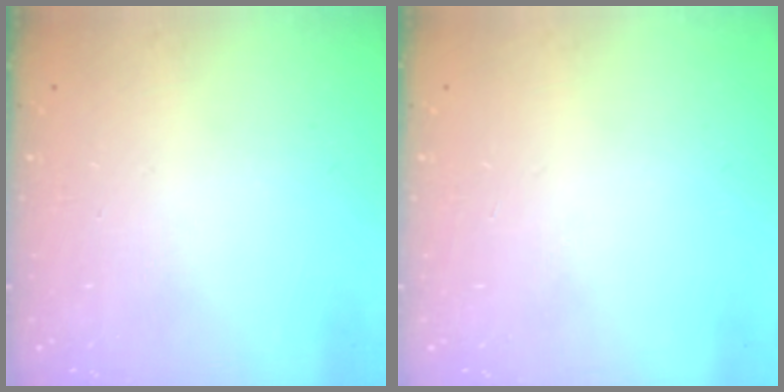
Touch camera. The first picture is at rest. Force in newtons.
{"total": 0.0}